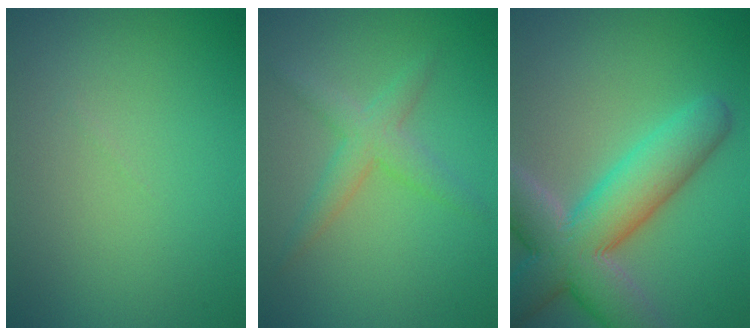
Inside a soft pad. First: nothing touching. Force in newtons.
{"total": 2.8, "press": 2.8, "slide": 0.2}
{"total": 9.6, "press": 9.6, "slide": 0.8}